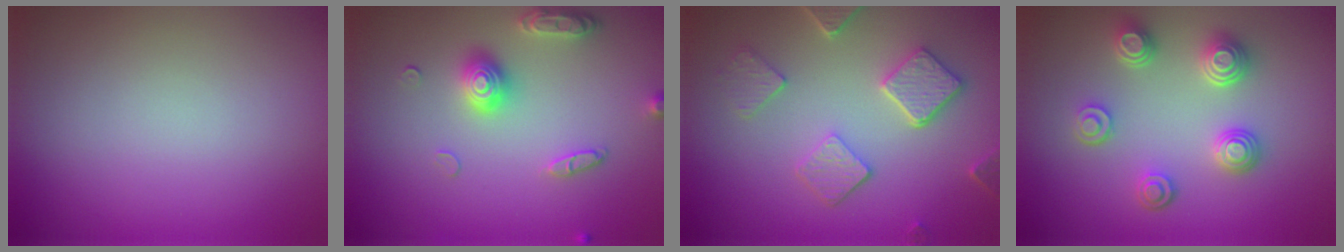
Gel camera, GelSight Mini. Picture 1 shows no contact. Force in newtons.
{"total": 3.2, "press": 3.0, "slide": 1.2}
{"total": 4.7, "press": 3.7, "slide": 3.0}
{"total": 3.7, "press": 3.2, "slide": 1.8}